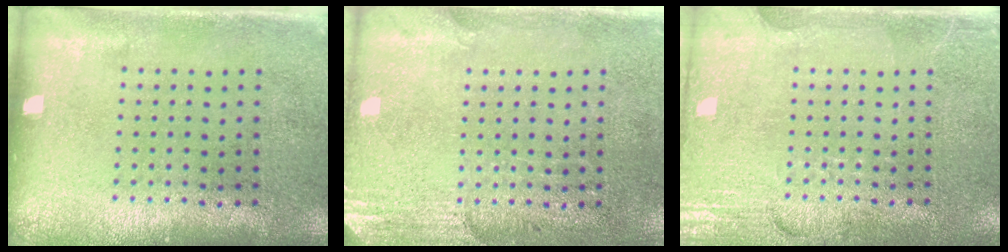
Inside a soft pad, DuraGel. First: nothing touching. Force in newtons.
{"total": 2.8, "press": 2.4, "slide": 1.4}
{"total": 4.0, "press": 4.0, "slide": 0.5}